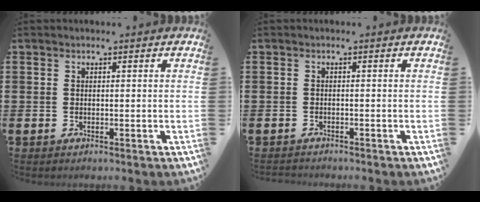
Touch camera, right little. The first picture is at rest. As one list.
[{"total": 0.6, "force": [-0.6, 0.0, 0.0], "torque": [-0.001, -0.001, -0.012]}]